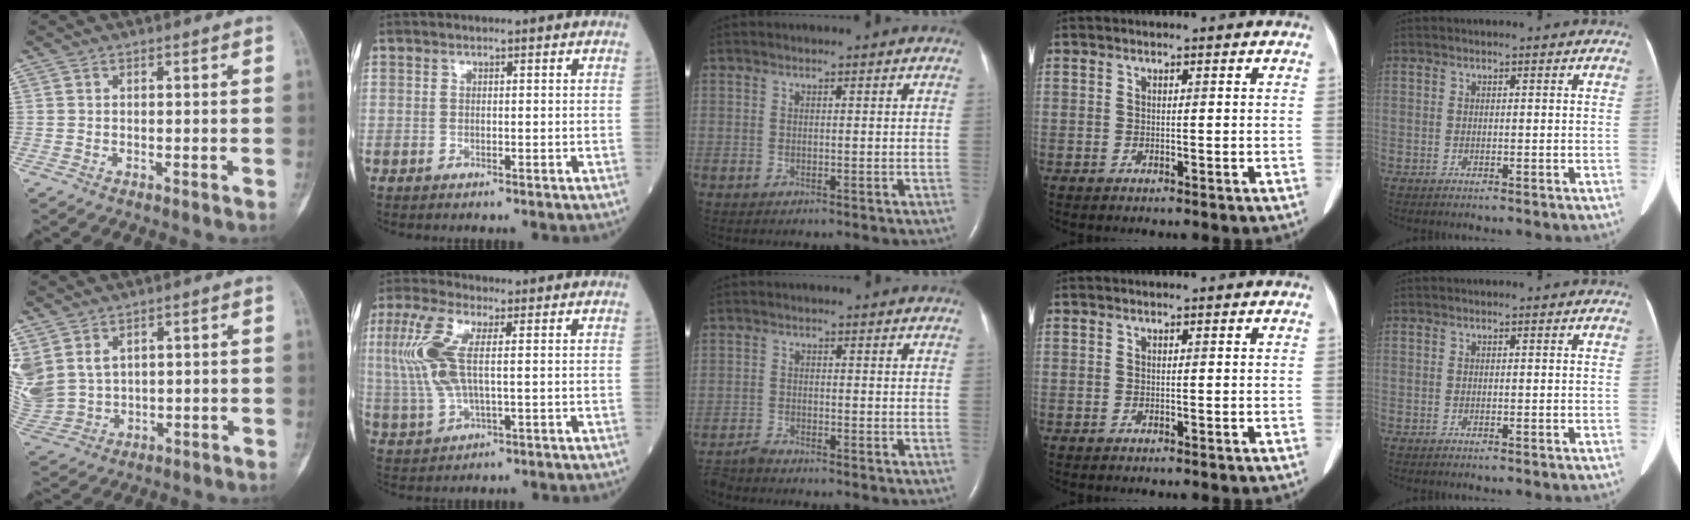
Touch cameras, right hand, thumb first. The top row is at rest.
{"thumb": {"total": 11.2, "force": [4.5, 7.9, 6.6], "torque": [-0.171, -0.006, 0.115]}, "index": {"total": 9.7, "force": [1.4, 3.2, 9.0], "torque": [-0.229, 0.008, 0.029]}, "middle": {"total": 2.7, "force": [-2.7, -0.2, 0.3], "torque": [-0.011, -0.016, -0.052]}}